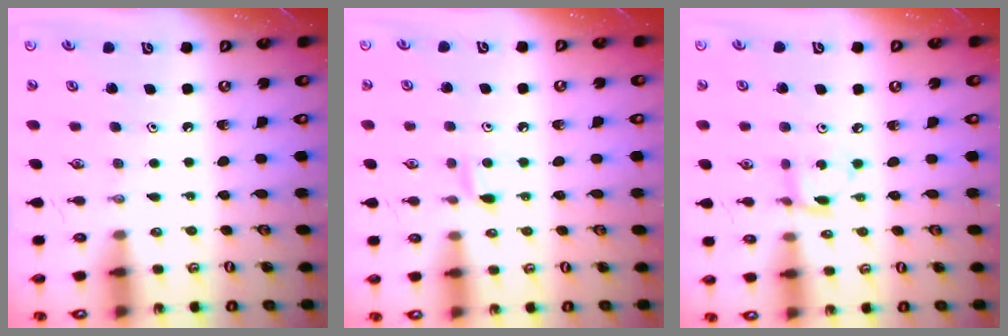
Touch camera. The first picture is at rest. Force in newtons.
{"total": 5.6, "press": 5.6, "slide": 0.7}
{"total": 2.8, "press": 2.8, "slide": 0.1}